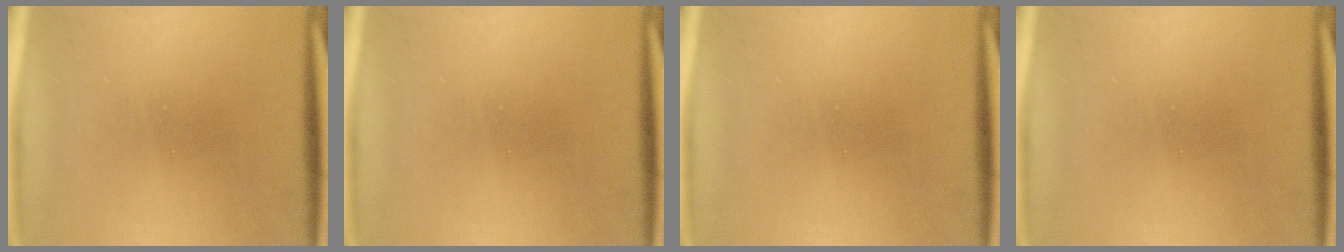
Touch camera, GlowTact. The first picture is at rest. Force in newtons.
{"total": 0.0}
{"total": 0.0}
{"total": 0.0}